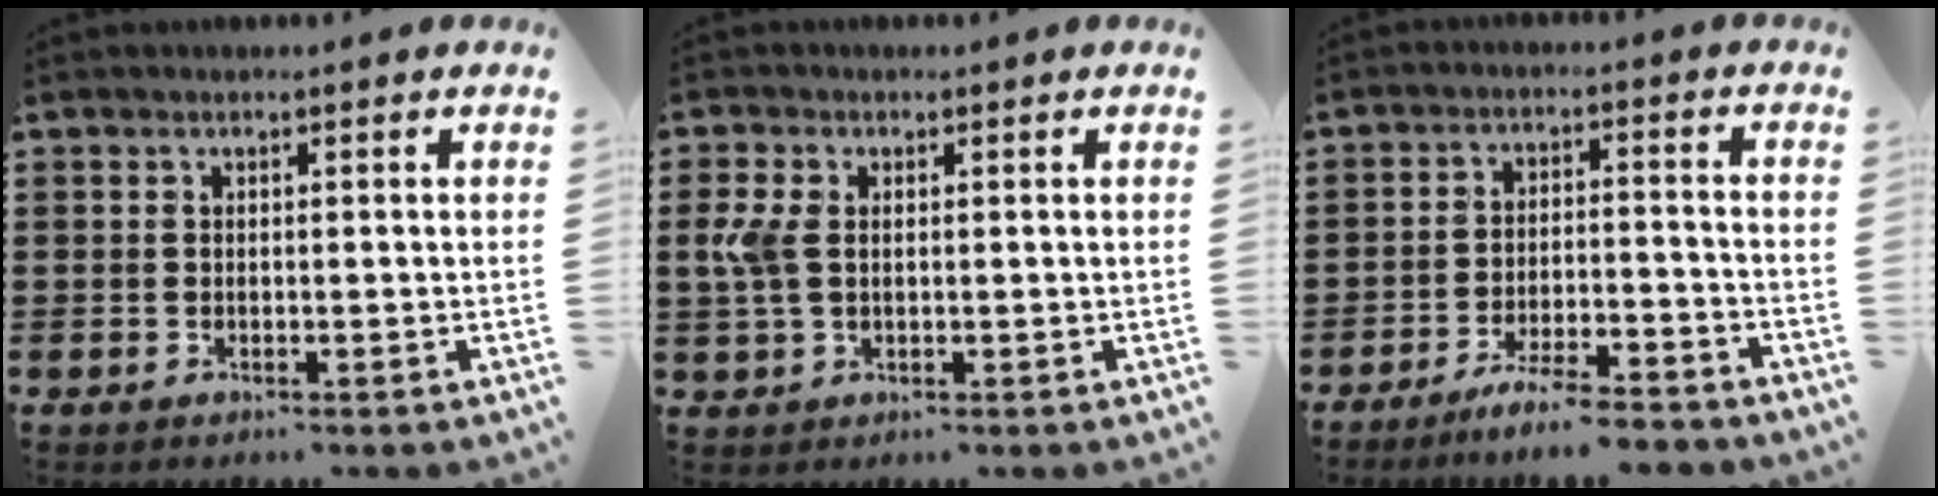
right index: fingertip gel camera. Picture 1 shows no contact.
{"total": 4.4, "force": [0.5, 2.8, 3.4], "torque": [-0.101, -0.001, -0.001]}
{"total": 5.9, "force": [-5.4, 0.0, 2.3], "torque": [-0.045, -0.005, -0.103]}